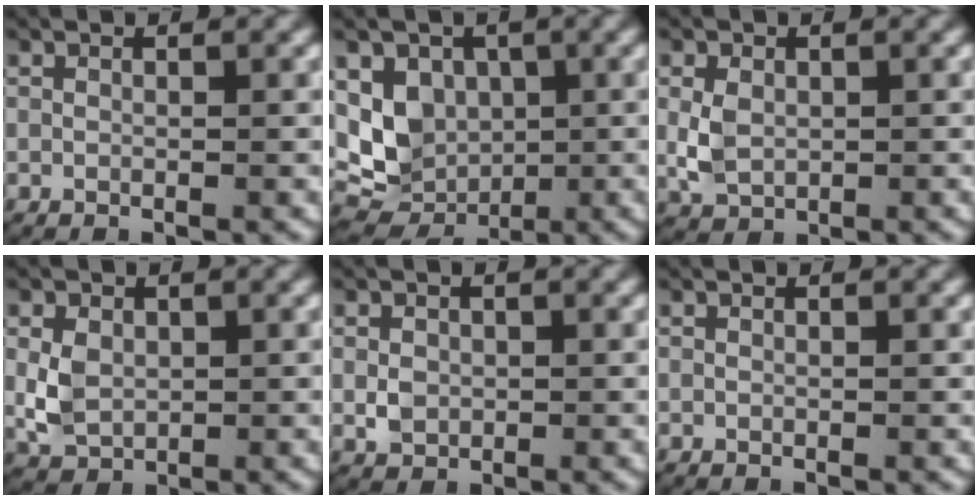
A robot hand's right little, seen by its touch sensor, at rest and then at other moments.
{"total": 8.0, "force": [-1.5, 6.9, 3.7], "torque": [-0.097, -0.037, -0.013]}
{"total": 2.7, "force": [0.1, 2.1, 1.8], "torque": [-0.048, -0.004, 0.007]}
{"total": 3.1, "force": [0.2, 2.5, 1.9], "torque": [-0.050, -0.004, 0.008]}
{"total": 1.4, "force": [0.0, 1.2, 0.7], "torque": [-0.017, 0.000, 0.002]}
{"total": 0.0}